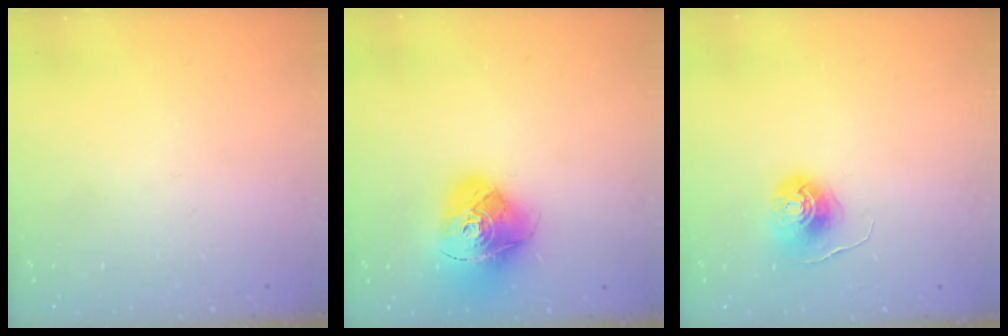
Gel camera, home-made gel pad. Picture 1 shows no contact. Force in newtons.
{"total": 16.4, "press": 16.3, "slide": 1.8}
{"total": 7.7, "press": 7.7, "slide": 0.4}